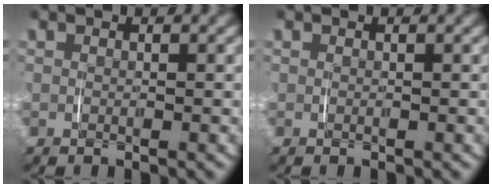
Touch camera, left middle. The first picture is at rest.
{"total": 0.0}